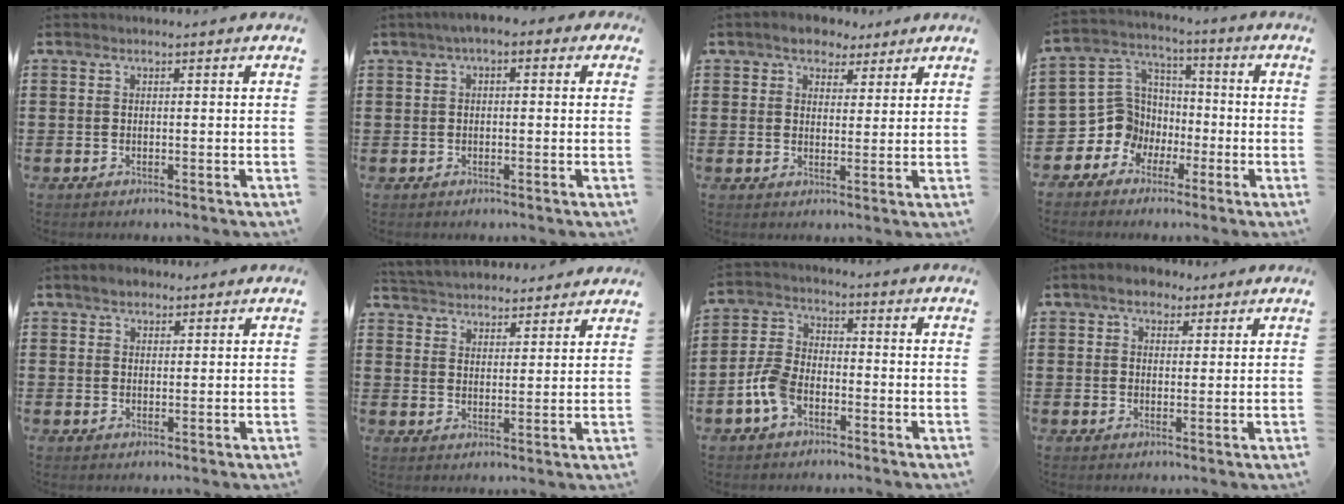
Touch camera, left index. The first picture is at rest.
{"total": 2.3, "force": [-0.4, 1.1, 2.0], "torque": [-0.045, 0.004, -0.012]}
{"total": 4.2, "force": [3.4, 2.4, 0.9], "torque": [-0.026, 0.006, 0.061]}
{"total": 8.7, "force": [-2.4, 8.2, 1.6], "torque": [-0.088, -0.001, -0.047]}
{"total": 2.3, "force": [1.9, 1.2, 0.5], "torque": [-0.007, 0.004, 0.034]}
{"total": 4.2, "force": [4.1, 0.7, -0.2], "torque": [-0.015, -0.018, 0.075]}
{"total": 6.0, "force": [-2.9, 3.4, 4.0], "torque": [-0.103, 0.006, -0.062]}
{"total": 3.7, "force": [2.7, 2.1, 1.4], "torque": [-0.031, 0.011, 0.049]}